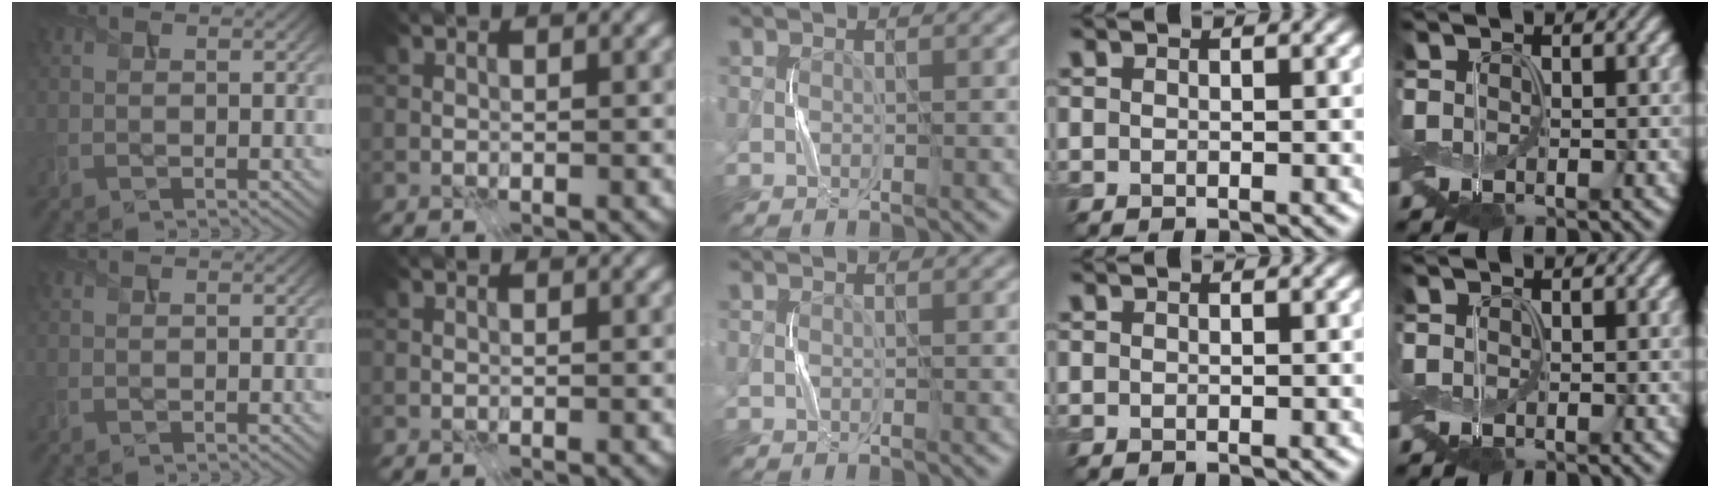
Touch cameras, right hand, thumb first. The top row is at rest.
{}